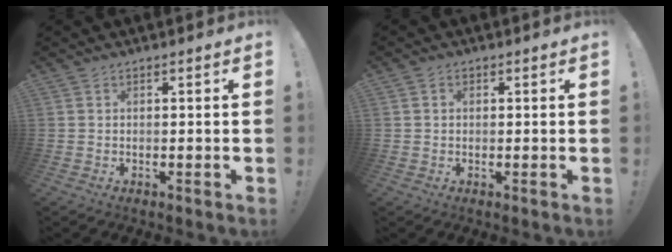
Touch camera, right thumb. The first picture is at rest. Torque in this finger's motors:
{"motor_torque": [-0.35, 0.12, -0.07, 0.03, -0.05]}